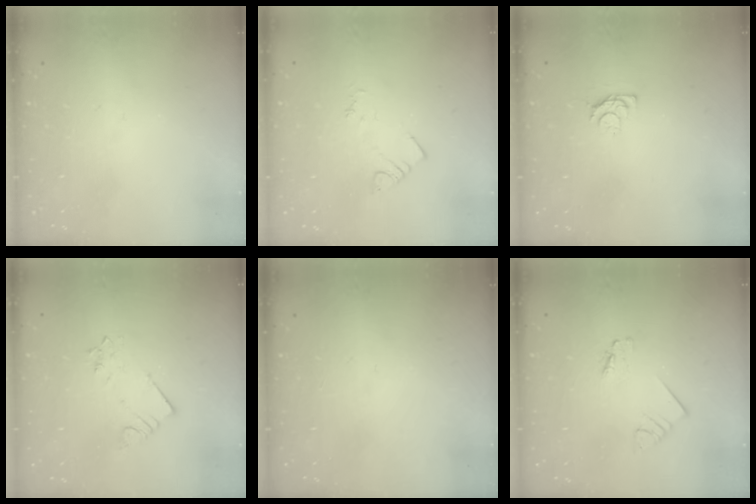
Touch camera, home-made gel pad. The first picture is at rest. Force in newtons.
{"total": 2.9, "press": 2.8, "slide": 0.4}
{"total": 3.4, "press": 3.3, "slide": 0.5}
{"total": 2.1, "press": 2.1, "slide": 0.0}
{"total": 0.0}
{"total": 2.4, "press": 2.4, "slide": 0.1}